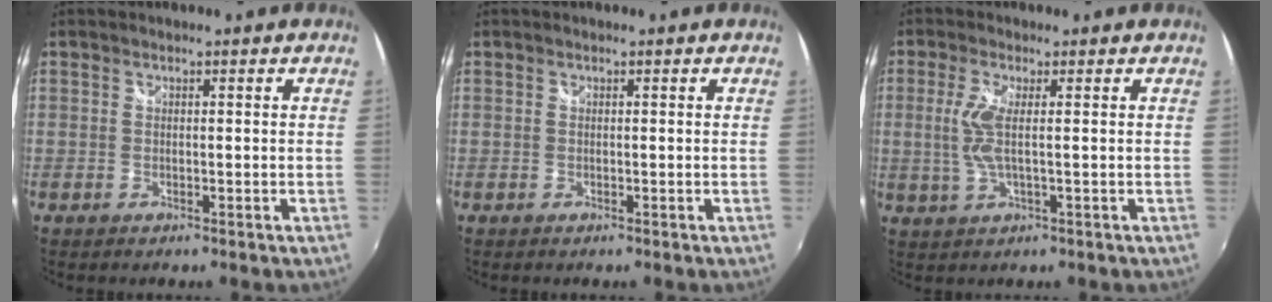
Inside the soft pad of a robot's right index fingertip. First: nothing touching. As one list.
[{"total": 0.0}, {"total": 4.8, "force": [0.3, 0.6, 4.8], "torque": [-0.107, -0.003, 0.006]}]